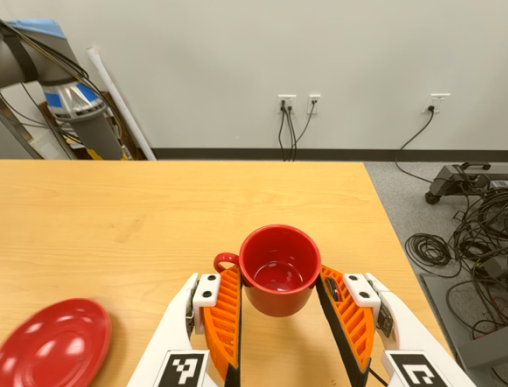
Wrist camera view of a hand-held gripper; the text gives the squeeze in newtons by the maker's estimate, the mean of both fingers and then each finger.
{"total": 2.8, "left": 2.3, "right": 3.3}